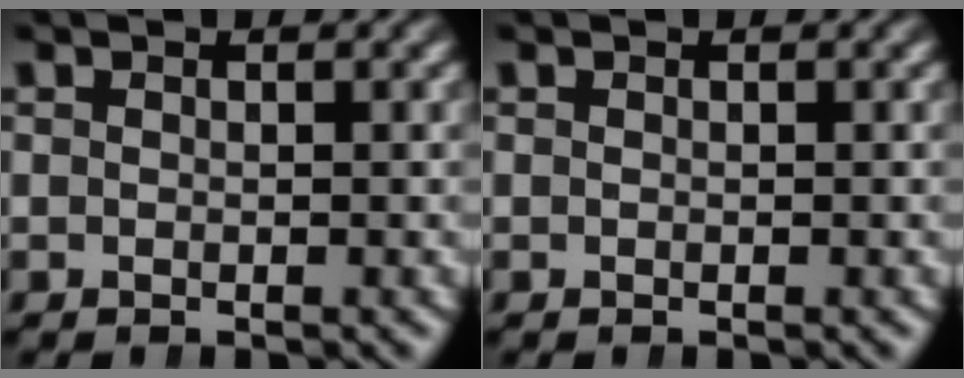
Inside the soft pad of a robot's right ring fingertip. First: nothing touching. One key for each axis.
{"total": 0.0}